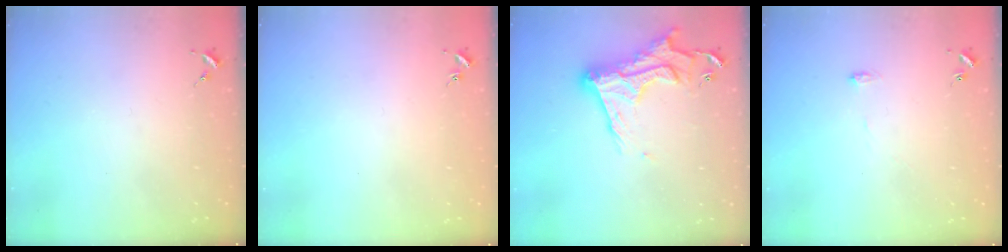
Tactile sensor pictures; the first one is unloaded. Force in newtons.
{"total": 0.9, "press": 0.8, "slide": 0.2}
{"total": 19.0, "press": 18.9, "slide": 1.5}
{"total": 4.4, "press": 4.4, "slide": 0.4}